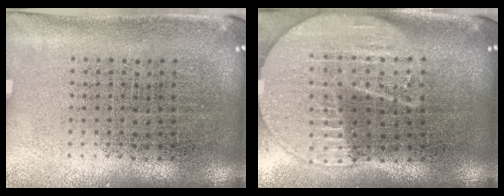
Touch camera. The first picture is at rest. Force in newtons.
{"total": 2.0, "press": 1.8, "slide": 1.0}